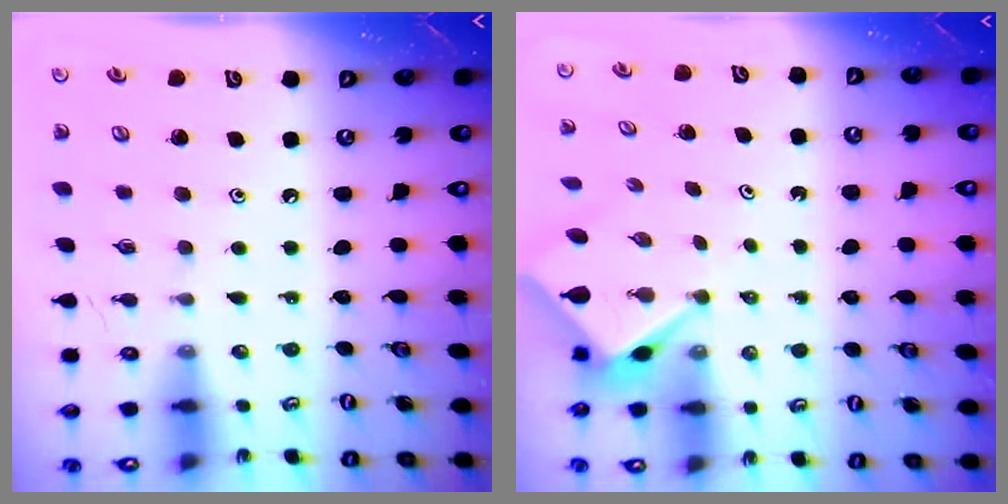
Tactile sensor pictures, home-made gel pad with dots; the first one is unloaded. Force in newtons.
{"total": 2.5, "press": 2.5, "slide": 0.1}